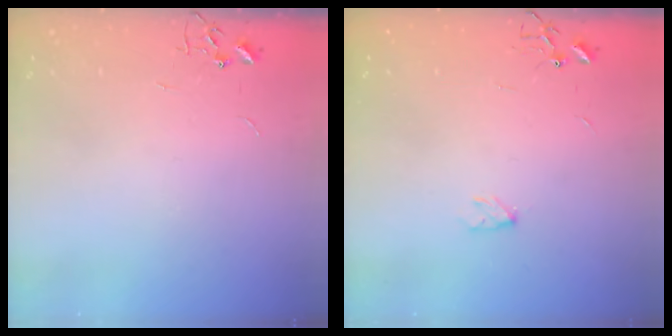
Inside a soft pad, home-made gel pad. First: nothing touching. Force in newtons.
{"total": 3.9, "press": 3.9, "slide": 0.7}